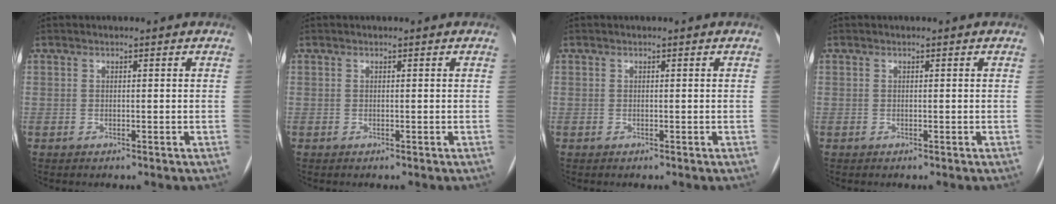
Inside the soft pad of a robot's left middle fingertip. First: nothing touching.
{"total": 0.0}
{"total": 0.0}
{"total": 0.0}